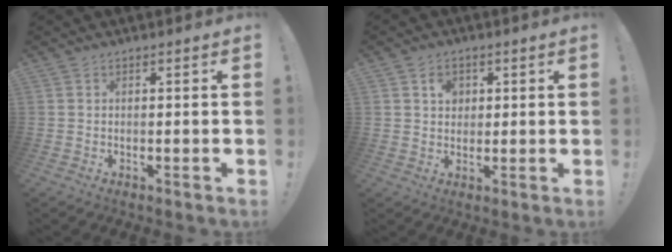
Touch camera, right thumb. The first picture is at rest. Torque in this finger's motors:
{"motor_torque": [0.10, 0.26, -0.17, -0.14, 0.05]}